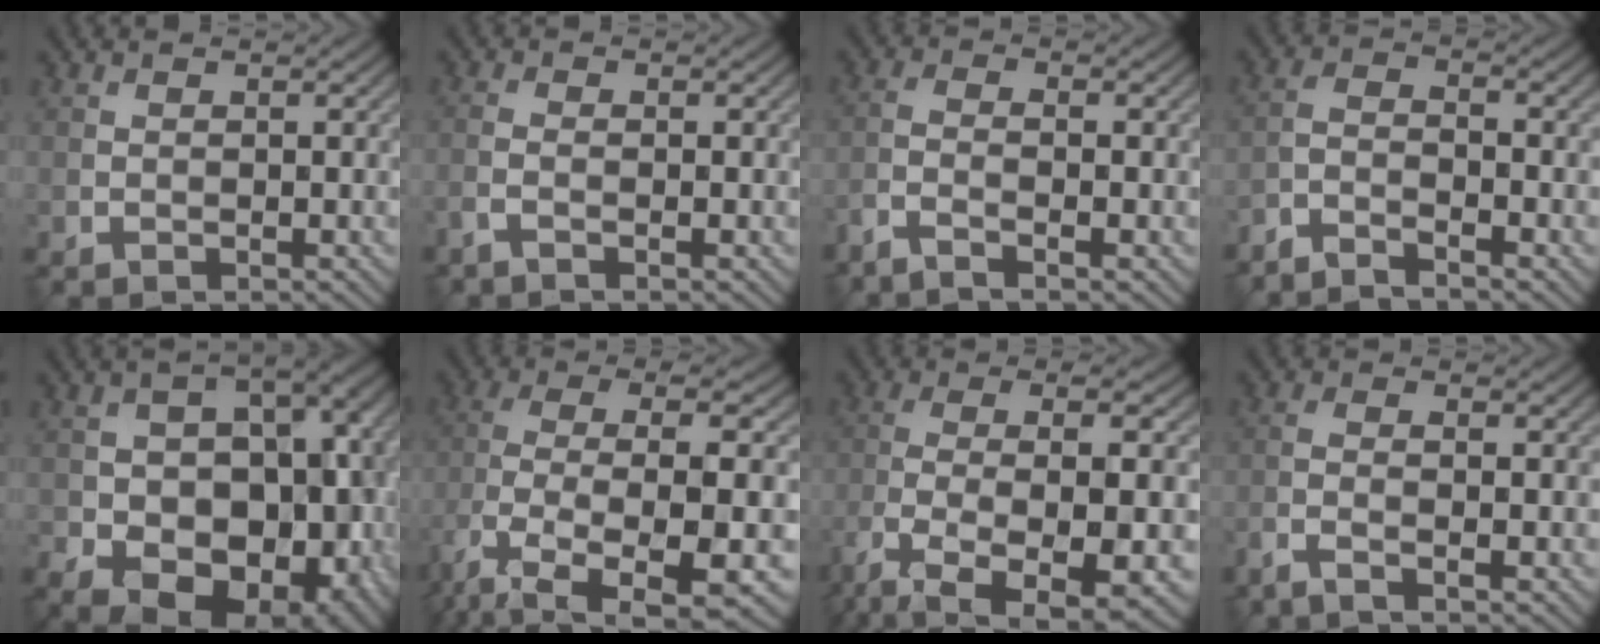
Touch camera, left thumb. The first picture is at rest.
{"total": 1.7, "force": [-1.0, 0.2, 1.4], "torque": [-0.032, 0.001, -0.029]}
{"total": 3.1, "force": [-2.1, 0.4, 2.2], "torque": [-0.046, -0.002, -0.057]}
{"total": 3.9, "force": [-3.5, 0.4, 1.7], "torque": [-0.038, -0.003, -0.079]}
{"total": 16.2, "force": [-5.7, 11.0, 10.5], "torque": [-0.148, -0.024, -0.070]}
{"total": 10.0, "force": [-2.5, 3.8, 8.9], "torque": [-0.192, -0.011, -0.046]}
{"total": 11.4, "force": [-5.4, 3.3, 9.5], "torque": [-0.191, -0.014, -0.087]}
{"total": 2.7, "force": [-1.5, 0.3, 2.2], "torque": [-0.044, 0.001, -0.045]}